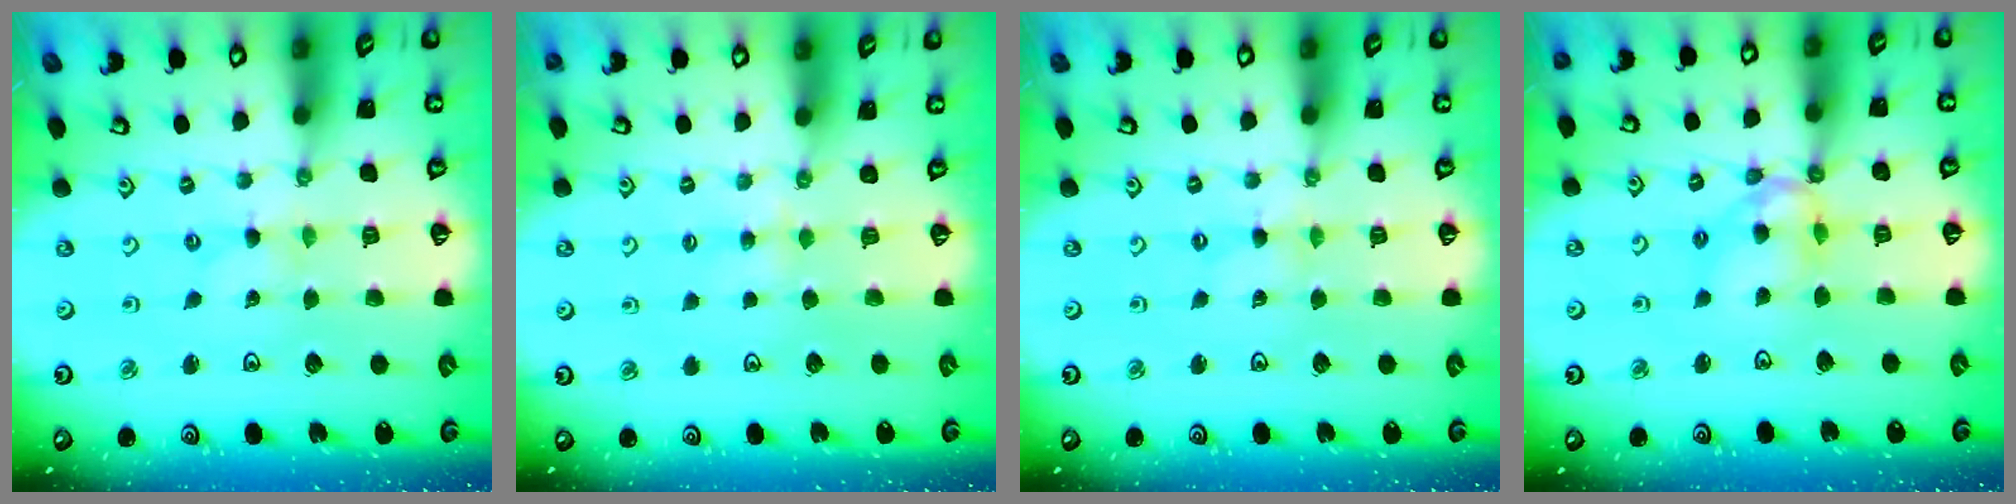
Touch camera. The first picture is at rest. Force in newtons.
{"total": 3.5, "press": 3.4, "slide": 0.4}
{"total": 0.0}
{"total": 9.7, "press": 9.7, "slide": 0.9}